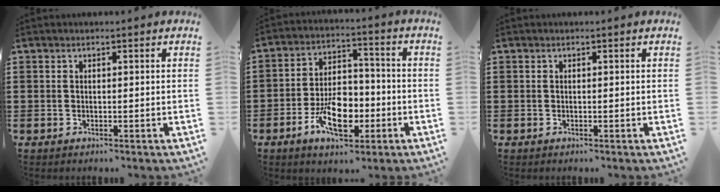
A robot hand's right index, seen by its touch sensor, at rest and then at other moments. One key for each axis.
{"total": 9.6, "fx": -3.5, "fy": 5.3, "fz": 7.2, "tx": -0.127, "ty": -0.001, "tz": -0.063}
{"total": 0.0}